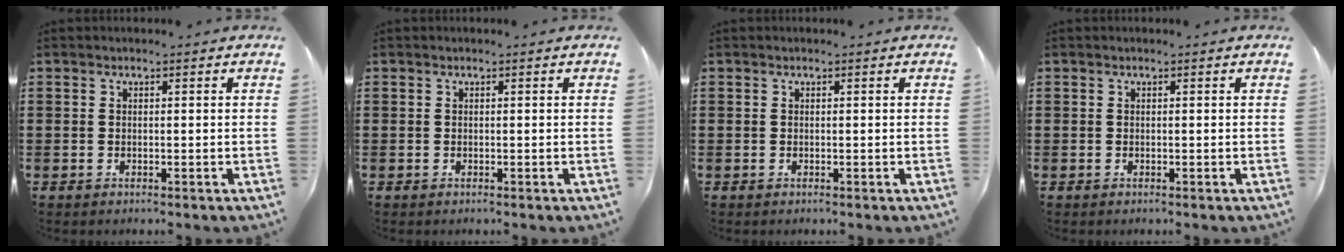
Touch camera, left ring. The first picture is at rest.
{"total": 0.0}
{"total": 0.0}
{"total": 0.0}